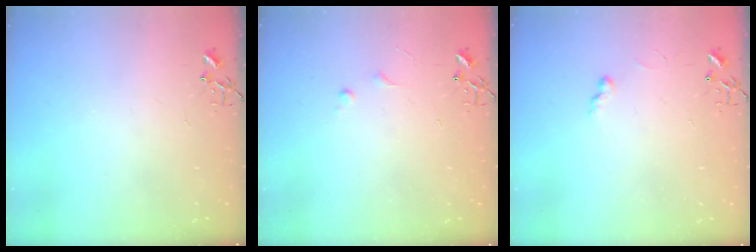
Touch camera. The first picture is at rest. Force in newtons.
{"total": 5.3, "press": 5.3, "slide": 0.6}
{"total": 4.3, "press": 4.2, "slide": 0.6}